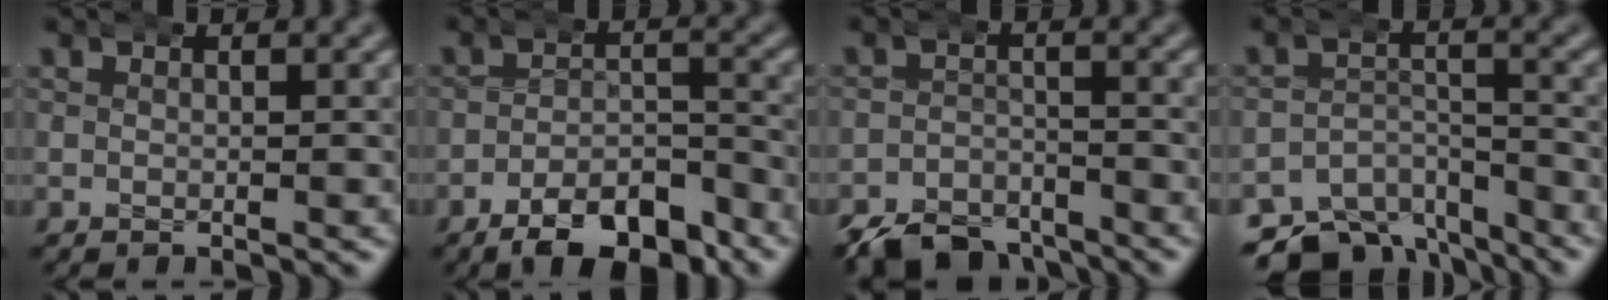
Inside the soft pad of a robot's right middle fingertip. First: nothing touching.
{"total": 7.9, "force": [-6.5, 2.9, 3.5], "torque": [-0.030, -0.009, -0.101]}
{"total": 6.9, "force": [-6.2, 2.8, 1.6], "torque": [-0.004, -0.018, -0.102]}
{"total": 8.7, "force": [-7.1, 4.2, 2.7], "torque": [-0.034, -0.023, -0.114]}